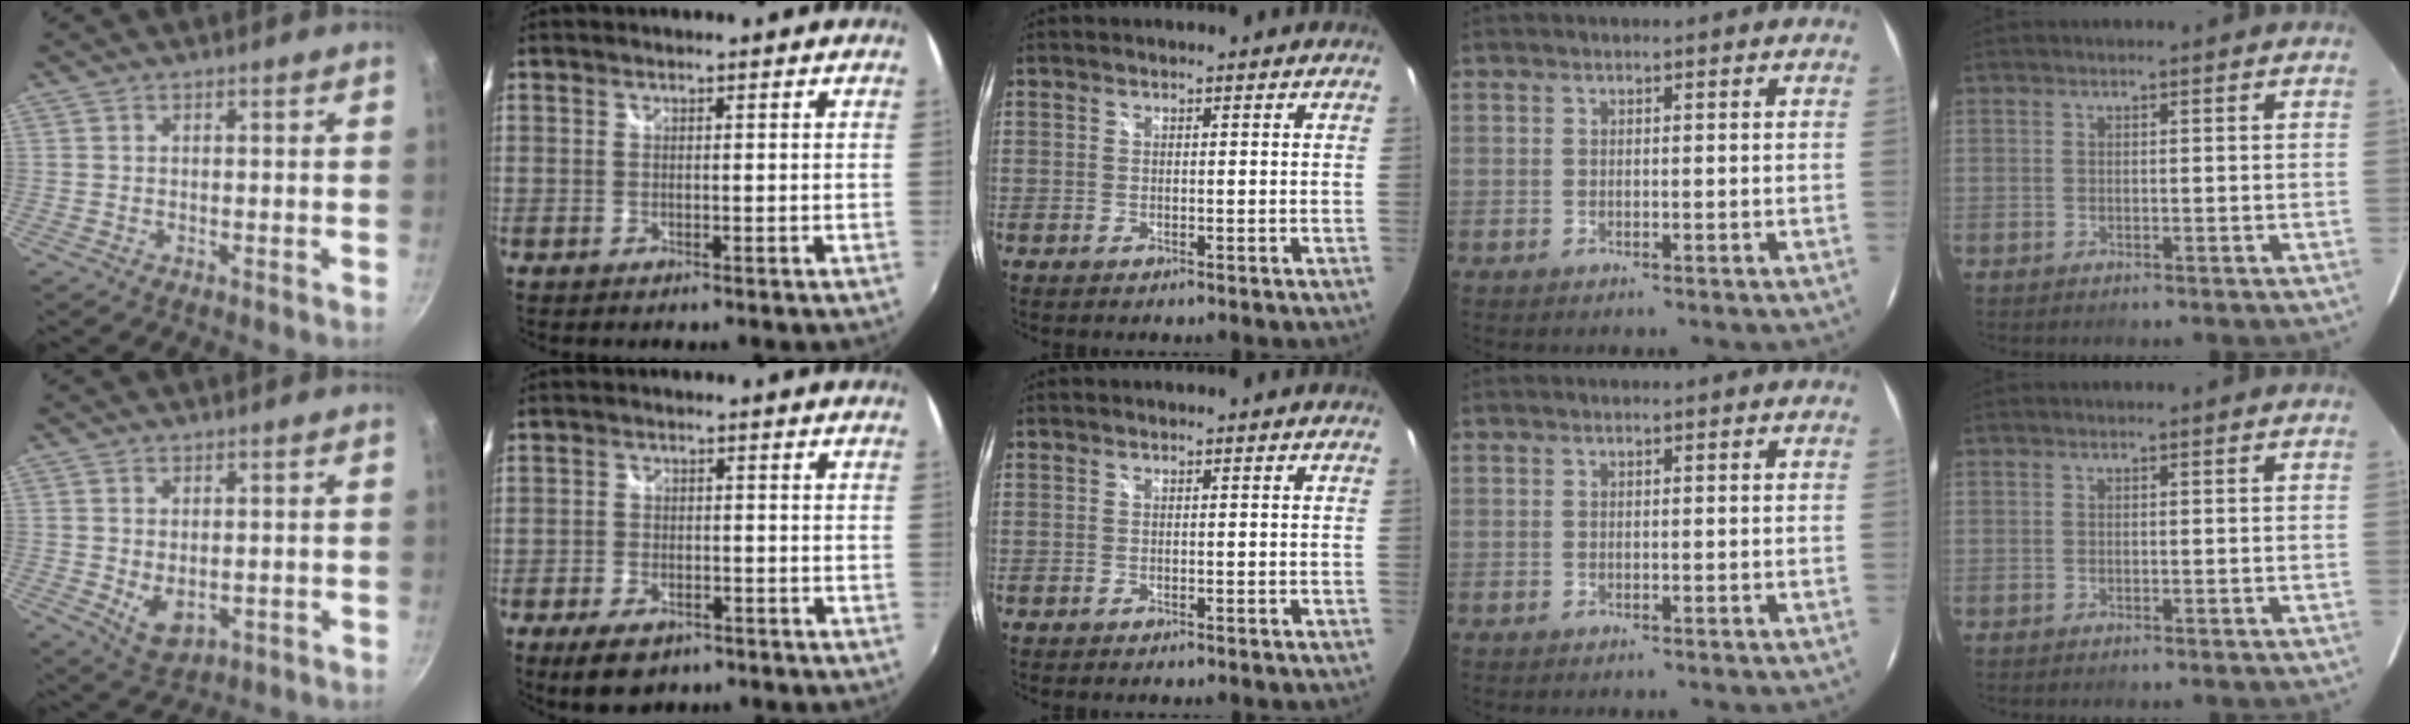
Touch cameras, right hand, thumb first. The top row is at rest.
{"thumb": {"total": 5.8, "force": [-0.3, 3.7, 4.5], "torque": [-0.072, -0.016, 0.006]}, "index": {"total": 7.4, "force": [-5.0, 3.9, 3.8], "torque": [-0.093, -0.007, -0.077]}}